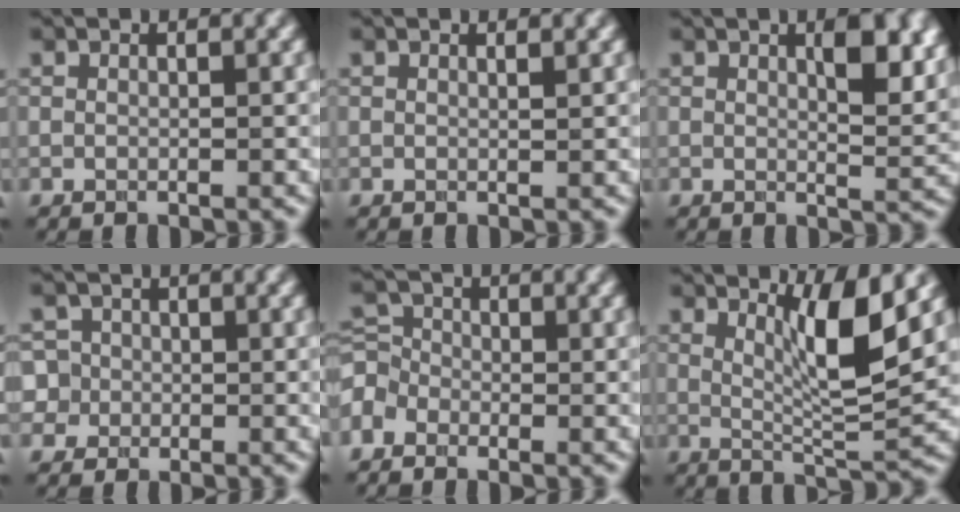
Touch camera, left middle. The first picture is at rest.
{"total": 0.8, "force": [0.5, 0.3, 0.5], "torque": [0.000, 0.004, 0.006]}
{"total": 4.5, "force": [1.7, 1.5, 3.9], "torque": [-0.057, -0.003, 0.034]}
{"total": 3.6, "force": [0.0, 3.5, 1.0], "torque": [0.003, 0.030, -0.013]}
{"total": 3.5, "force": [-2.1, 2.4, 1.3], "torque": [-0.029, 0.008, -0.041]}
{"total": 5.7, "force": [2.1, 1.0, 5.2], "torque": [-0.083, -0.010, 0.045]}